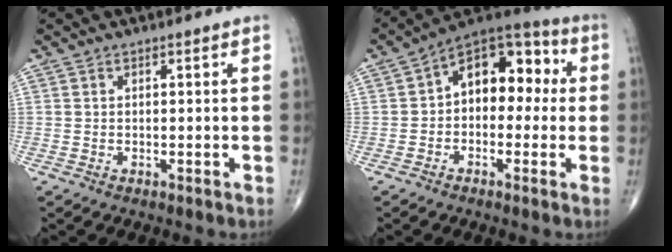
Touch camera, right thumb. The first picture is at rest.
{"total": 13.2, "force": [1.0, 8.5, 10.0], "torque": [-0.099, 0.045, -0.005]}